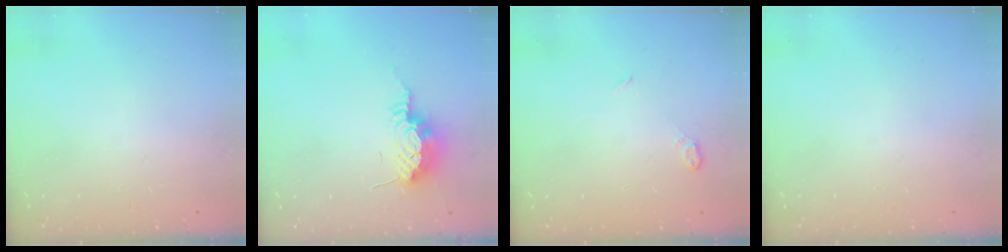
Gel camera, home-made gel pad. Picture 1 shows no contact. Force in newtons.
{"total": 11.1, "press": 9.8, "slide": 5.3}
{"total": 3.9, "press": 3.9, "slide": 0.6}
{"total": 0.0}